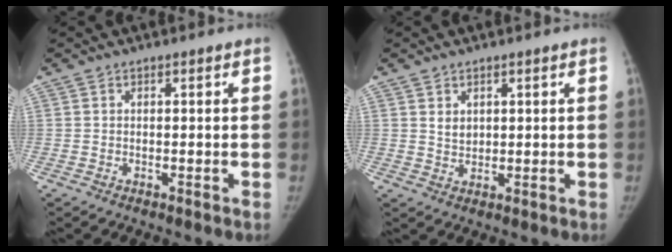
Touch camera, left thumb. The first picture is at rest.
{"total": 2.4, "force": [1.1, 1.7, 1.2], "torque": [-0.011, -0.009, 0.024]}